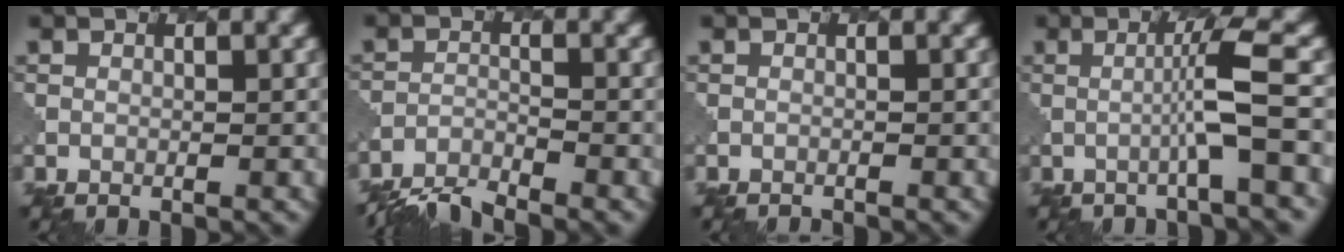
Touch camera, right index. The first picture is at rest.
{"total": 4.0, "force": [-3.9, 0.5, 0.7], "torque": [-0.018, -0.009, -0.078]}
{"total": 0.9, "force": [-0.8, 0.1, 0.1], "torque": [0.008, -0.001, -0.014]}
{"total": 3.8, "force": [-0.2, 0.0, 3.8], "torque": [-0.061, 0.011, -0.016]}